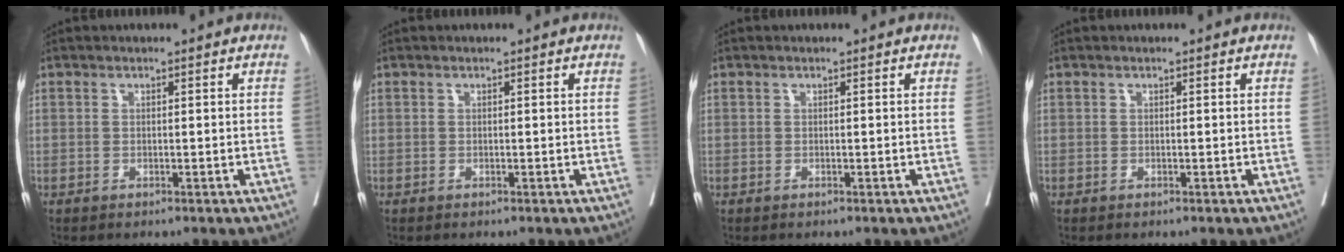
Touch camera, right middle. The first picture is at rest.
{"total": 0.0}
{"total": 0.0}
{"total": 0.0}